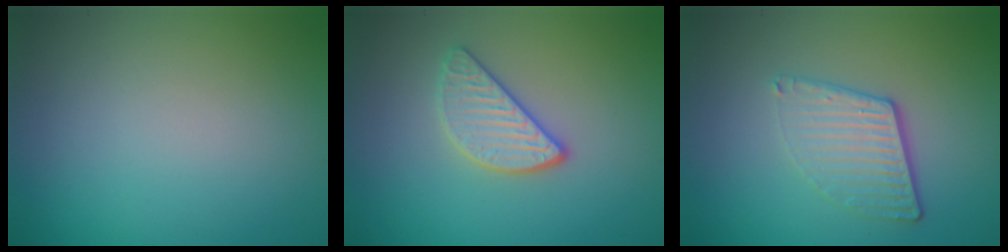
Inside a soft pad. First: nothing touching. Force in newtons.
{"total": 2.9, "press": 2.7, "slide": 1.2}
{"total": 4.1, "press": 2.7, "slide": 3.1}